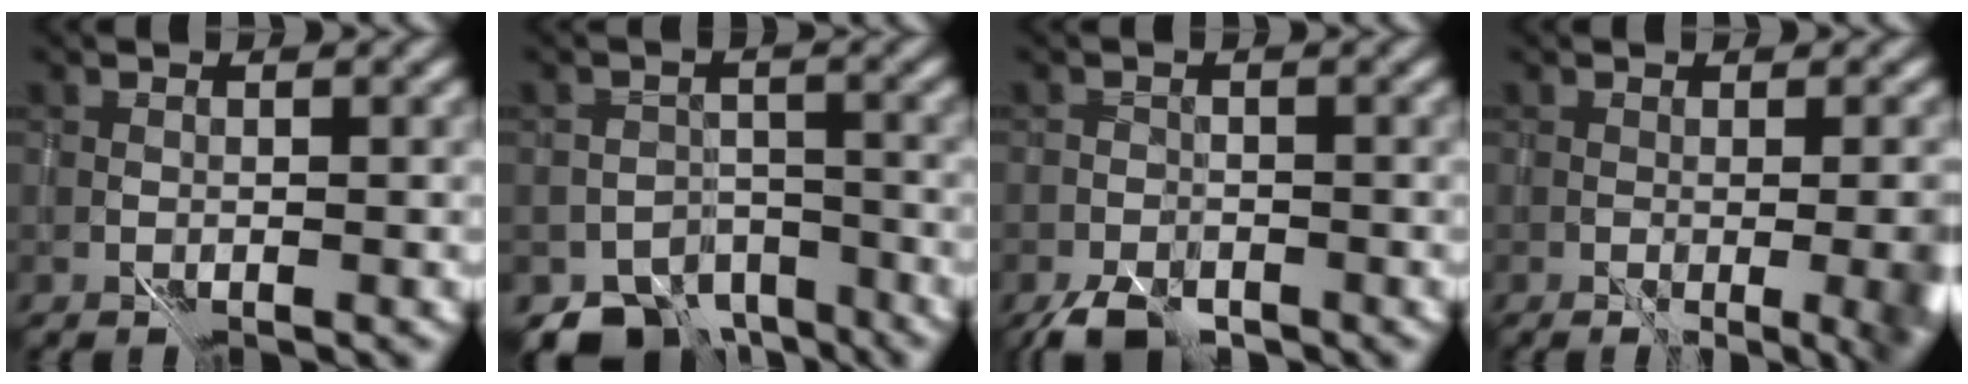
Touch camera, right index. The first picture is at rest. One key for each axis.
{"total": 6.1, "fx": -4.9, "fy": 3.3, "fz": 1.6, "tx": -0.006, "ty": -0.005, "tz": -0.069}
{"total": 3.1, "fx": -2.2, "fy": 1.5, "fz": 1.6, "tx": -0.021, "ty": -0.001, "tz": -0.041}
{"total": 6.8, "fx": -1.1, "fy": 2.7, "fz": 6.1, "tx": -0.045, "ty": -0.005, "tz": 0.013}